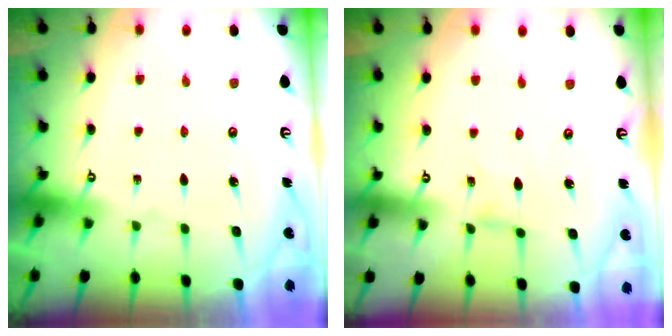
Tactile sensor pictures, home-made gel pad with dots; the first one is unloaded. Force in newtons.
{"total": 0.0}